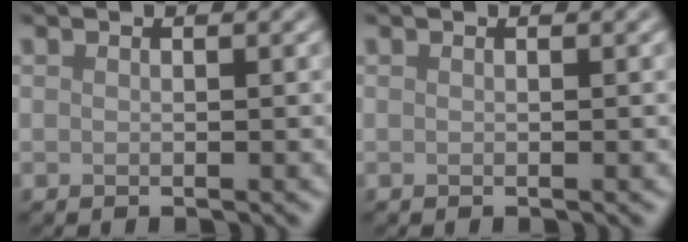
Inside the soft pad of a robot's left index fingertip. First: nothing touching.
{"total": 0.0}